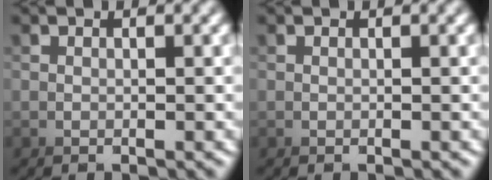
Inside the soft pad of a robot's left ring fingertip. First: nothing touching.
{"total": 0.0}